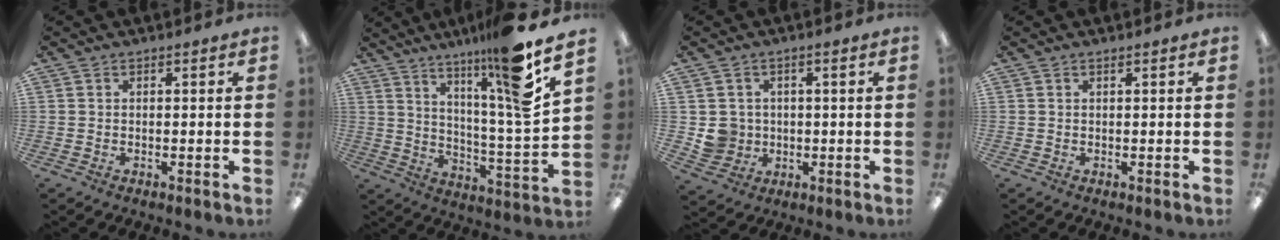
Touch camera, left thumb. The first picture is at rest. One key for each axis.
{"total": 15.8, "fx": 11.5, "fy": -0.1, "fz": 10.8, "tx": -0.177, "ty": -0.076, "tz": 0.170}
{"total": 5.1, "fx": 0.4, "fy": 5.1, "fz": 0.8, "tx": -0.013, "ty": 0.005, "tz": 0.012}
{"total": 0.0}